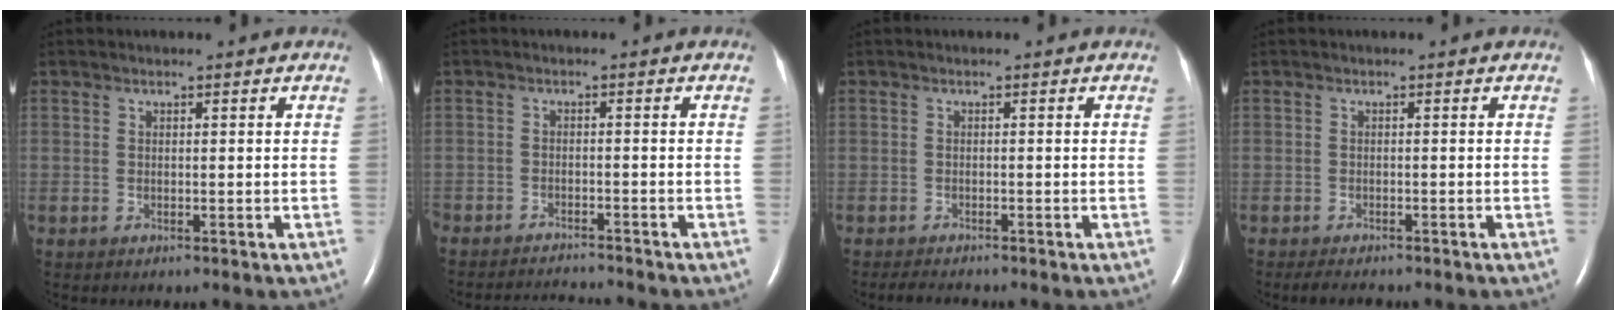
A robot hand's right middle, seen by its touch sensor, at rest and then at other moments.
{"total": 5.9, "force": [-5.8, -0.2, 0.8], "torque": [-0.009, -0.012, -0.093]}
{"total": 2.2, "force": [-2.0, 0.2, 0.8], "torque": [-0.020, -0.009, -0.030]}
{"total": 2.6, "force": [-2.2, 0.6, 1.2], "torque": [-0.025, -0.009, -0.029]}